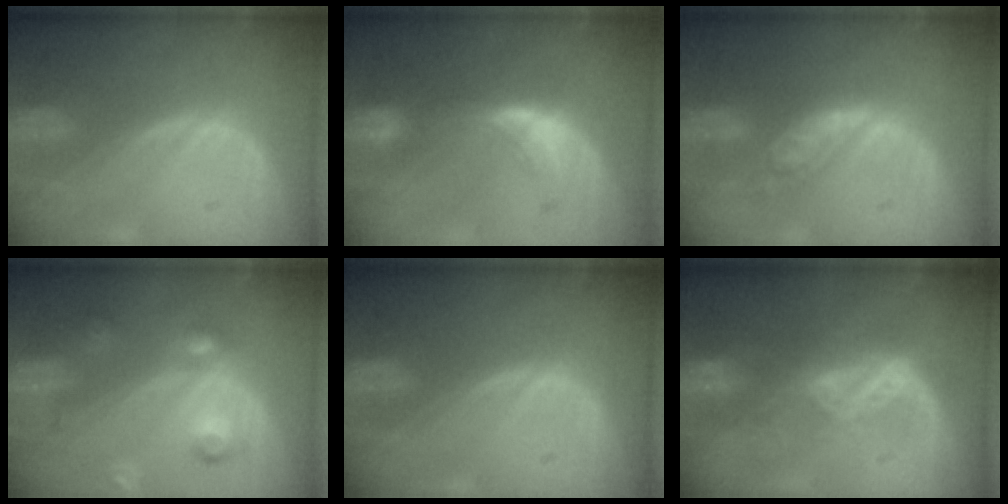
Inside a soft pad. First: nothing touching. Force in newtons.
{"total": 7.6, "press": 6.8, "slide": 3.3}
{"total": 5.6, "press": 5.1, "slide": 2.4}
{"total": 5.6, "press": 5.6, "slide": 0.4}
{"total": 0.0}
{"total": 6.7, "press": 5.9, "slide": 3.2}